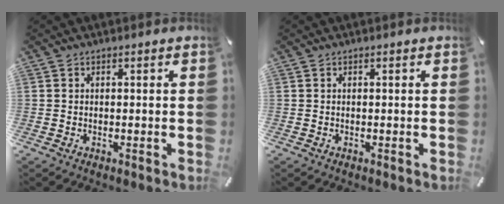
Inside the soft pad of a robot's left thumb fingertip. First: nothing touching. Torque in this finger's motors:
{"motor_torque": [-0.02, -0.02, -0.01, 0.01, 0.00]}